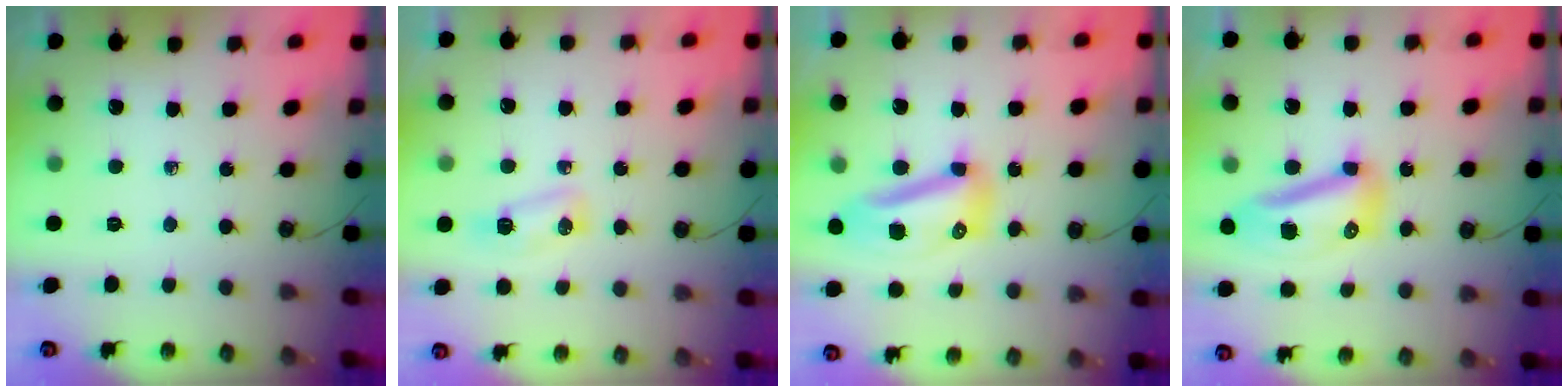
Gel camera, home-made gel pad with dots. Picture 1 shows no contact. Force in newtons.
{"total": 5.4, "press": 5.3, "slide": 0.5}
{"total": 11.0, "press": 11.0, "slide": 1.2}
{"total": 11.9, "press": 11.9, "slide": 0.3}